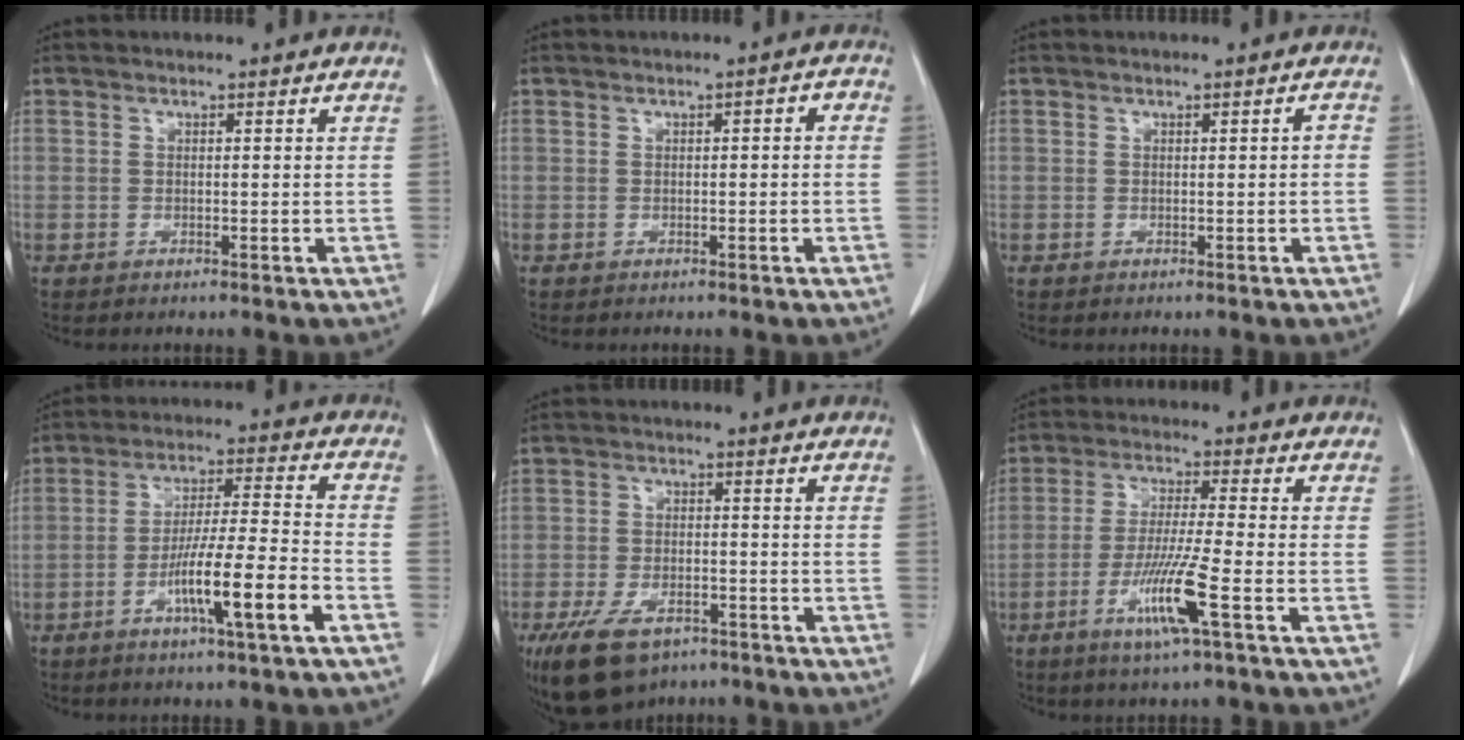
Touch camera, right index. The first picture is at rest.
{"total": 1.5, "force": [0.0, 0.6, 1.4], "torque": [-0.015, 0.006, -0.002]}
{"total": 0.7, "force": [-0.1, 0.2, 0.7], "torque": [-0.008, 0.001, 0.000]}
{"total": 11.7, "force": [-5.1, -0.2, 10.5], "torque": [-0.184, -0.001, -0.089]}
{"total": 10.2, "force": [-6.8, 5.0, 5.8], "torque": [-0.114, -0.007, -0.109]}
{"total": 9.1, "force": [-3.8, -0.8, 8.2], "torque": [-0.159, -0.017, -0.074]}